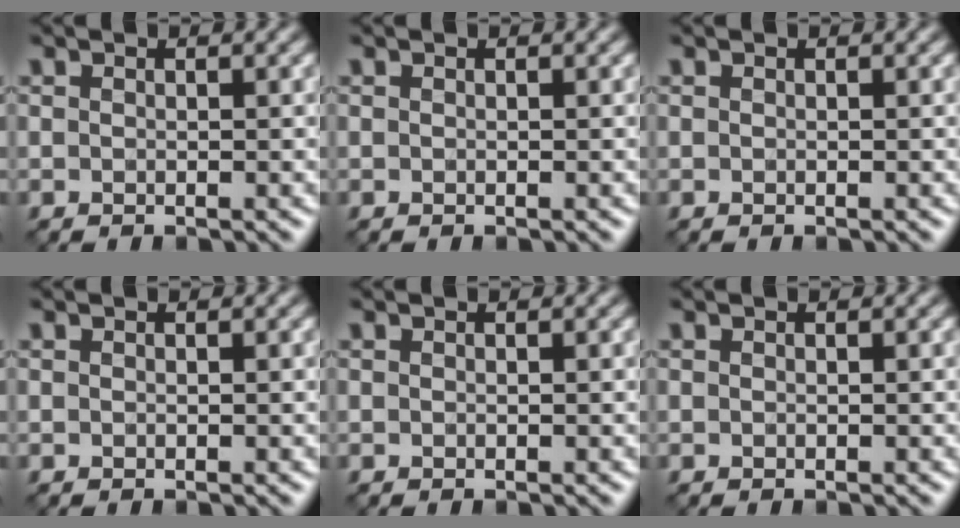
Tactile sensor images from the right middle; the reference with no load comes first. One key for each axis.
{"total": 0.0}
{"total": 0.0}
{"total": 0.0}
{"total": 0.0}
{"total": 0.0}